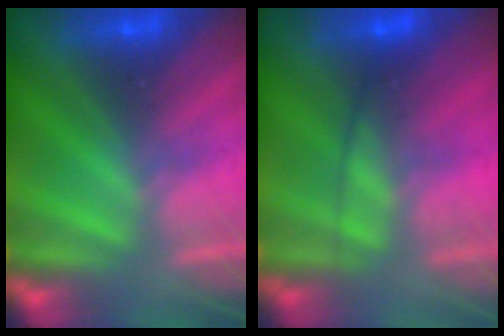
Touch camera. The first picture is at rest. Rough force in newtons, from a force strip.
{"total": 2.3}